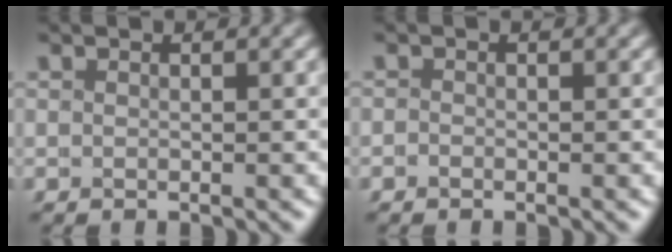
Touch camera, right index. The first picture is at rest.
{"total": 0.6, "force": [-0.6, 0.0, -0.2], "torque": [0.013, 0.005, -0.018]}